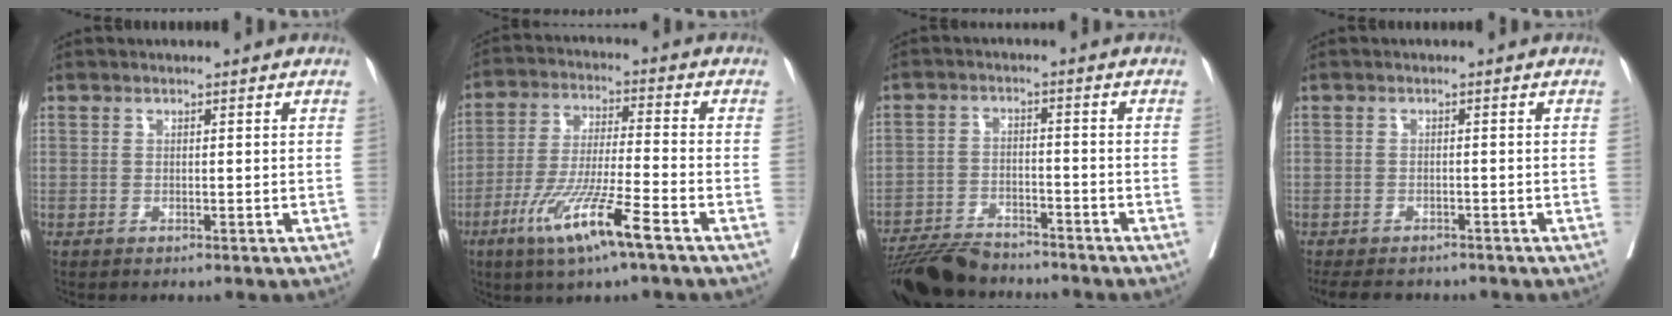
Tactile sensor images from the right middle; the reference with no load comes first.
{"total": 11.6, "force": [-6.3, 0.0, 9.7], "torque": [-0.194, -0.027, -0.118]}
{"total": 10.0, "force": [-9.4, 2.2, 2.8], "torque": [-0.043, -0.006, -0.157]}
{"total": 7.9, "force": [-6.8, 3.0, 2.8], "torque": [-0.043, -0.008, -0.091]}